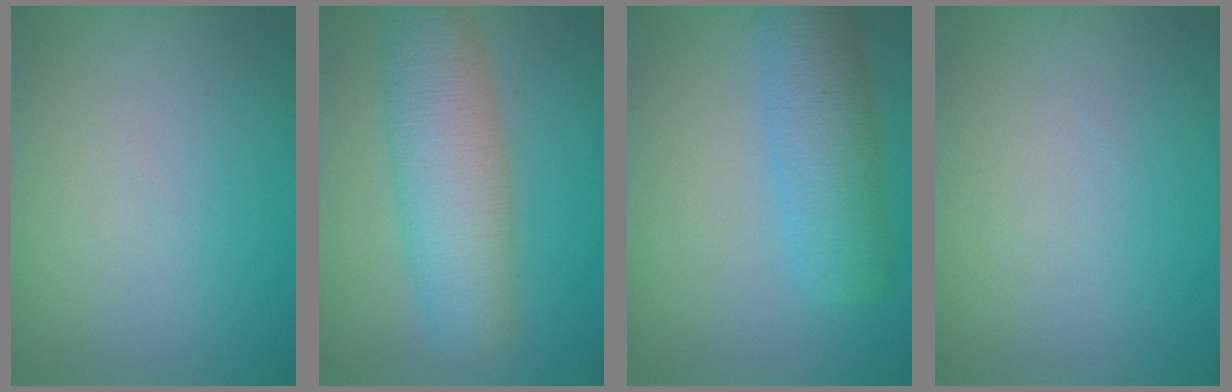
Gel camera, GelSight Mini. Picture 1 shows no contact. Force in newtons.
{"total": 7.3, "press": 7.3, "slide": 0.4}
{"total": 5.4, "press": 5.4, "slide": 0.2}
{"total": 0.0}